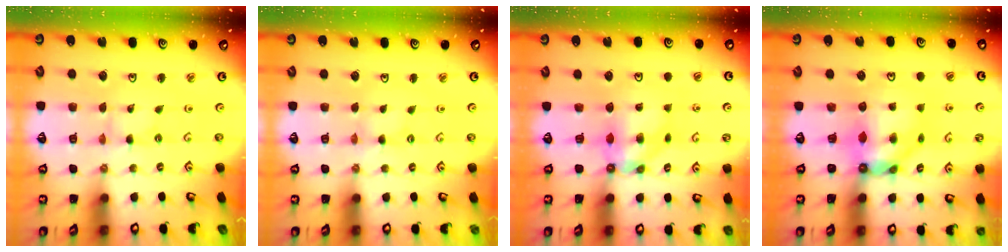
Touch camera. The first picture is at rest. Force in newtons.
{"total": 0.0}
{"total": 6.6, "press": 6.6, "slide": 0.3}
{"total": 7.3, "press": 7.2, "slide": 0.7}